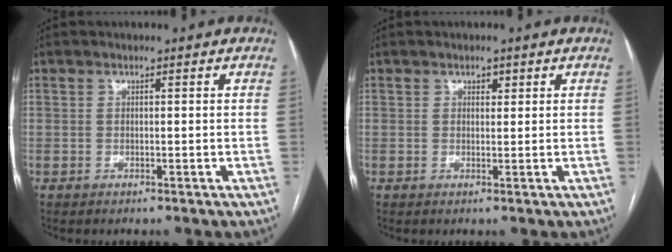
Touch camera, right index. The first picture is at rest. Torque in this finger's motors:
{"motor_torque": [0.01, 0.01, 0.01, 0.00]}